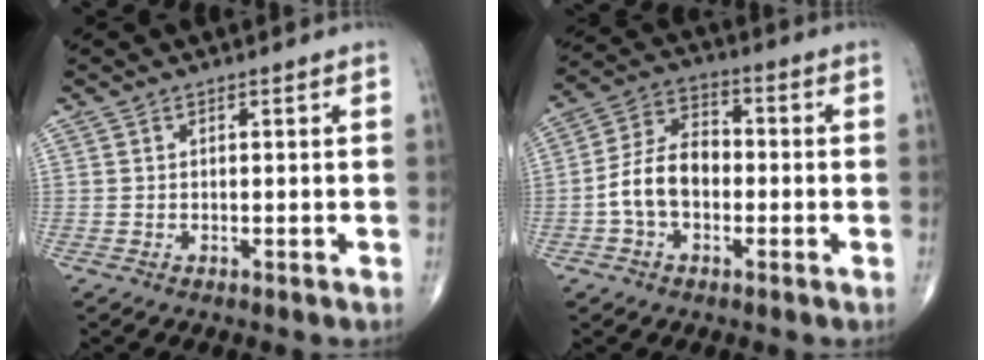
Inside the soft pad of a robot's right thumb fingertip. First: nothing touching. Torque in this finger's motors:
{"motor_torque": [1.60, 1.61, 0.93, -0.74, 0.13]}